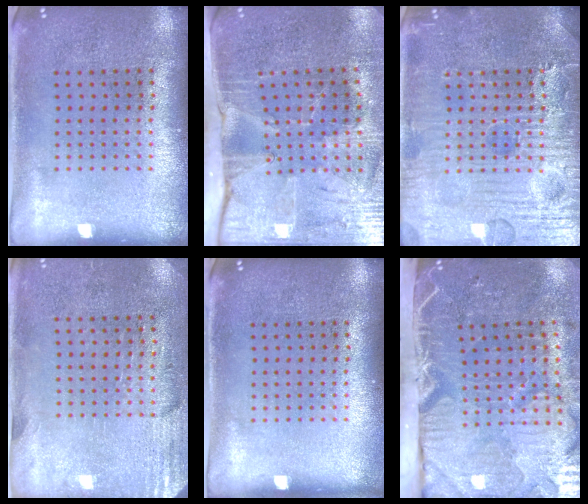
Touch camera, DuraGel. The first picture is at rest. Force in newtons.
{"total": 4.3, "press": 3.6, "slide": 2.3}
{"total": 7.6, "press": 7.5, "slide": 0.8}
{"total": 2.8, "press": 2.5, "slide": 1.4}
{"total": 0.0}
{"total": 5.4, "press": 4.4, "slide": 3.1}